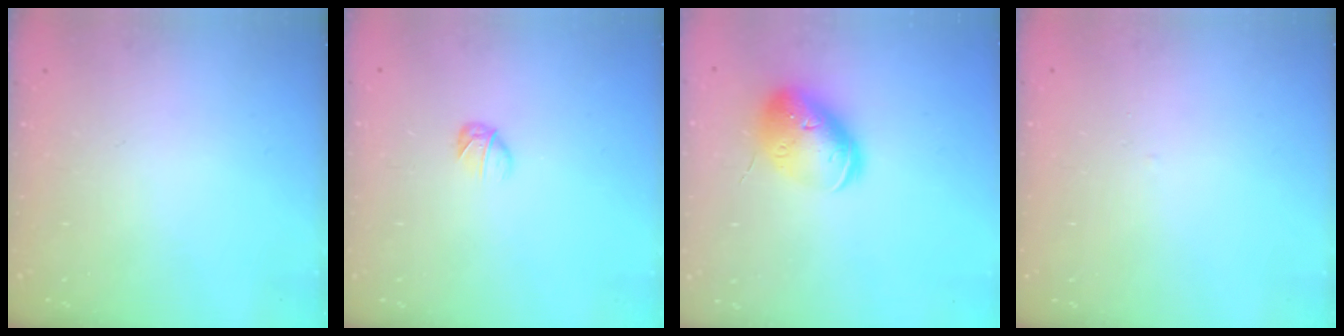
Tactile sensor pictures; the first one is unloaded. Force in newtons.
{"total": 2.7, "press": 2.7, "slide": 0.7}
{"total": 14.7, "press": 14.5, "slide": 2.3}
{"total": 1.6, "press": 1.6, "slide": 0.3}